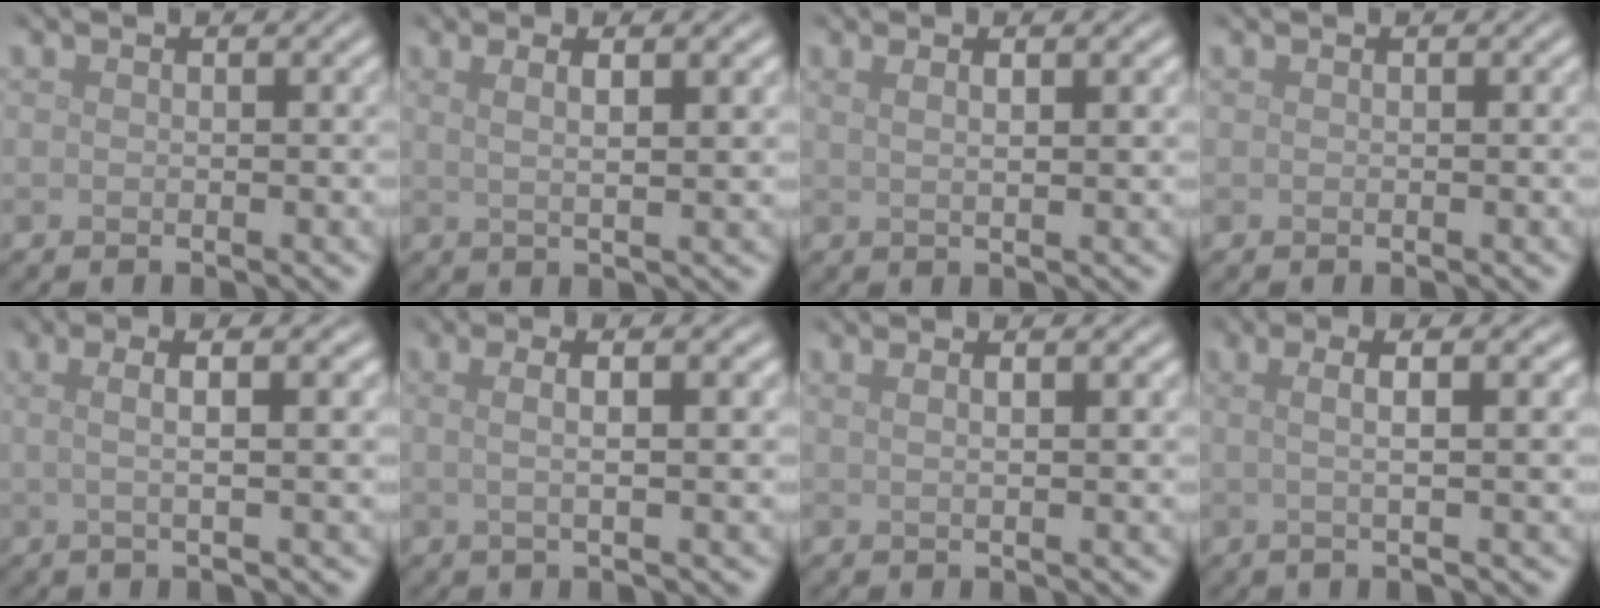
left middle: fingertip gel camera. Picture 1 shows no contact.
{"total": 4.3, "force": [1.8, 1.3, 3.7], "torque": [-0.039, 0.009, 0.008]}
{"total": 3.2, "force": [1.5, 1.1, 2.6], "torque": [-0.020, 0.003, 0.004]}
{"total": 0.0}
{"total": 4.8, "force": [0.8, 1.2, 4.6], "torque": [-0.067, 0.010, 0.007]}
{"total": 4.2, "force": [0.9, 1.3, 4.0], "torque": [-0.053, 0.008, -0.005]}
{"total": 2.6, "force": [1.2, 1.0, 2.1], "torque": [-0.015, 0.001, -0.001]}
{"total": 5.0, "force": [0.9, 1.2, 4.7], "torque": [-0.069, 0.010, 0.008]}